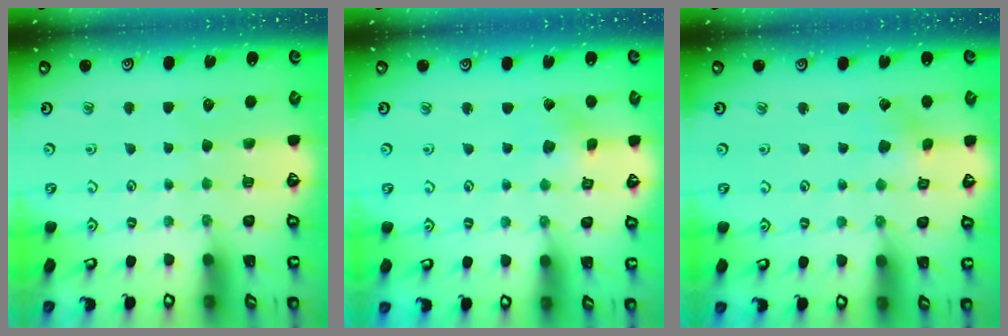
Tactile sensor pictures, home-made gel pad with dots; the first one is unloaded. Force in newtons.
{"total": 2.2, "press": 2.2, "slide": 0.1}
{"total": 1.8, "press": 1.8, "slide": 0.2}